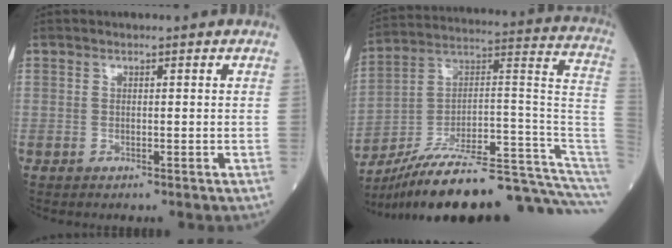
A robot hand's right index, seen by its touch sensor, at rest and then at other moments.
{"total": 28.5, "force": [-23.3, 1.2, 16.3], "torque": [-0.145, 0.032, -0.352]}